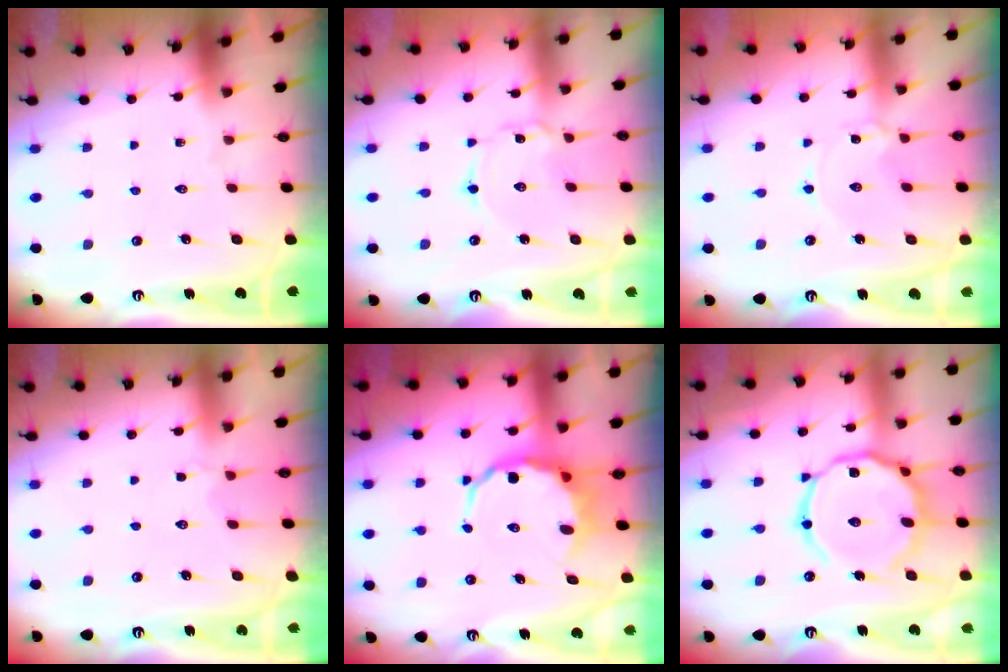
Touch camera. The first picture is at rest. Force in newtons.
{"total": 2.0, "press": 2.0, "slide": 0.2}
{"total": 1.9, "press": 1.9, "slide": 0.4}
{"total": 2.6, "press": 2.4, "slide": 1.2}
{"total": 6.8, "press": 6.5, "slide": 1.7}
{"total": 18.5, "press": 18.4, "slide": 1.4}